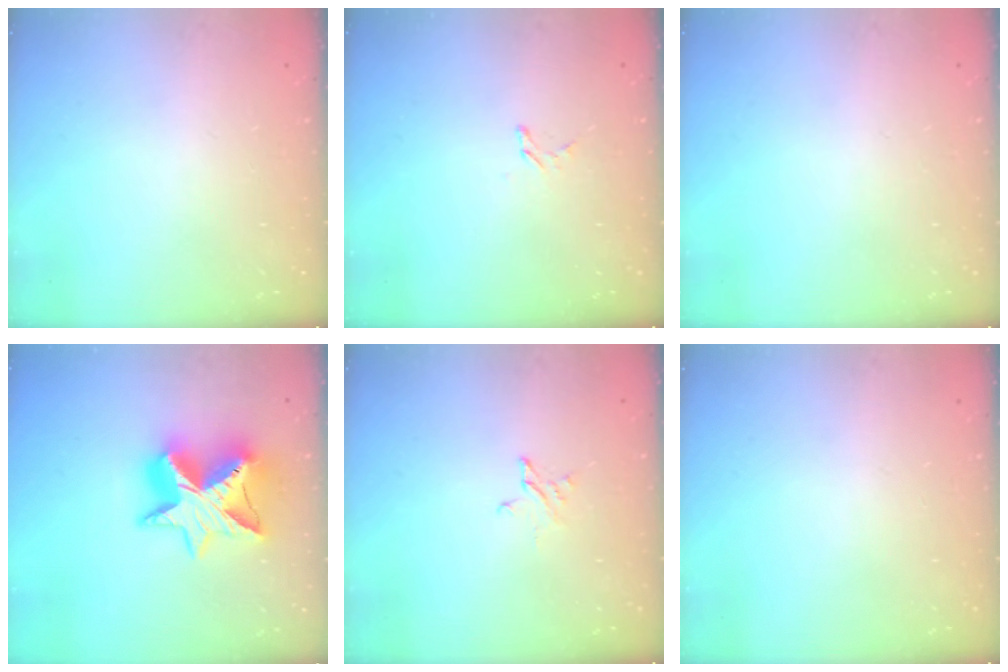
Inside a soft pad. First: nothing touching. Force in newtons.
{"total": 2.4, "press": 2.4, "slide": 0.2}
{"total": 0.0}
{"total": 19.1, "press": 19.0, "slide": 1.5}
{"total": 2.5, "press": 2.5, "slide": 0.1}
{"total": 0.0}